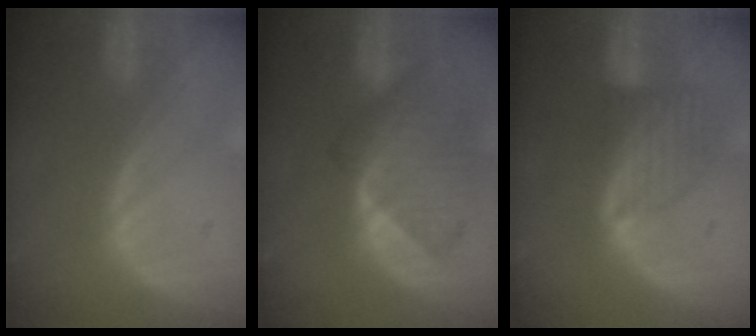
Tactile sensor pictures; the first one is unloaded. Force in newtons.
{"total": 8.9, "press": 8.0, "slide": 3.7}
{"total": 6.3, "press": 6.3, "slide": 0.4}